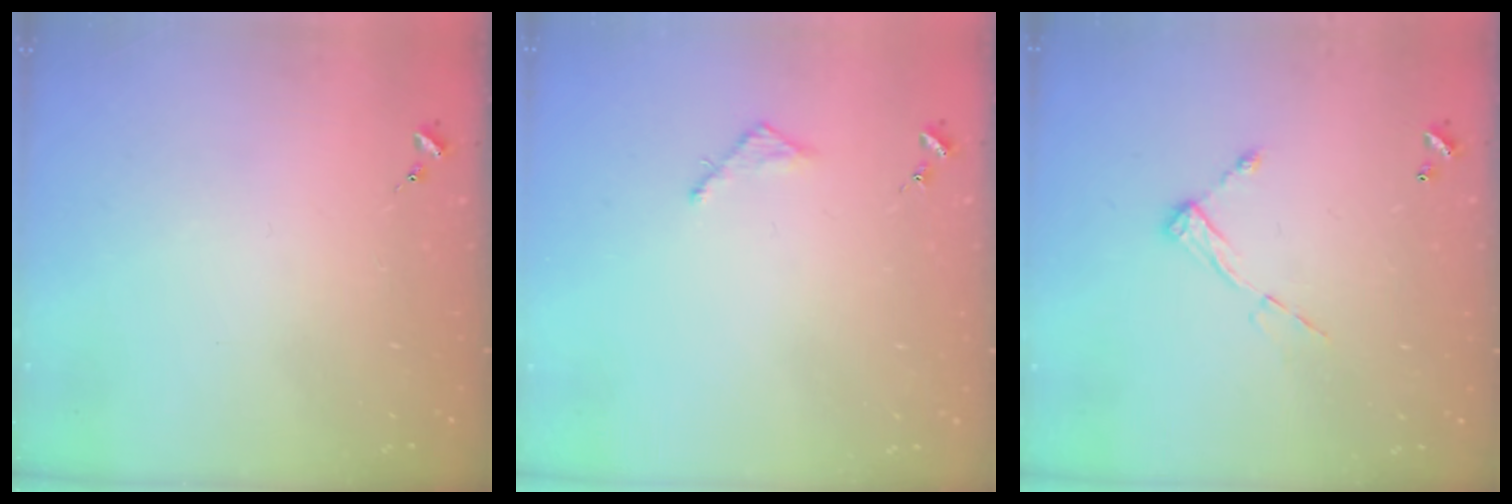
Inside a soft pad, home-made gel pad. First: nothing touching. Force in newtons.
{"total": 2.5, "press": 2.5, "slide": 0.2}
{"total": 8.2, "press": 8.2, "slide": 0.5}